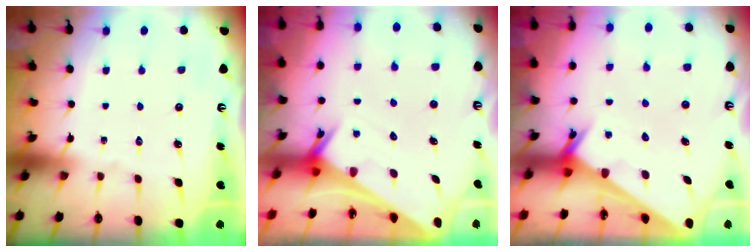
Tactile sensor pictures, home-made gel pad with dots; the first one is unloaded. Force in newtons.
{"total": 3.0, "press": 2.9, "slide": 0.3}
{"total": 2.0, "press": 2.0, "slide": 0.1}